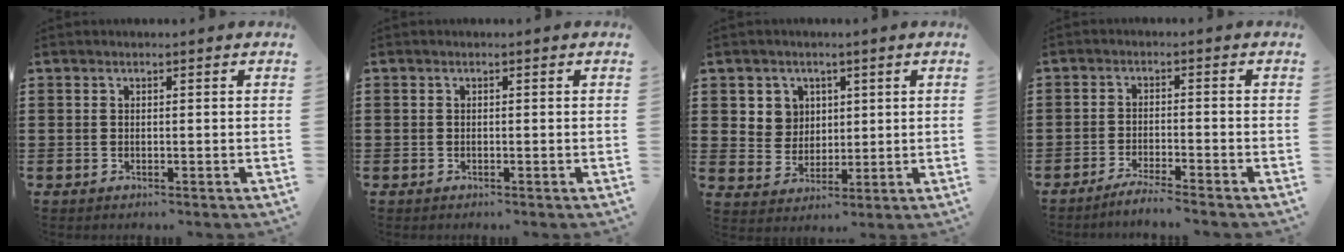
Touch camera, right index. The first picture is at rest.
{"total": 0.0}
{"total": 4.9, "force": [2.0, 4.5, 0.7], "torque": [-0.029, 0.011, 0.035]}
{"total": 2.8, "force": [-2.6, -0.5, 0.6], "torque": [-0.012, -0.001, -0.052]}